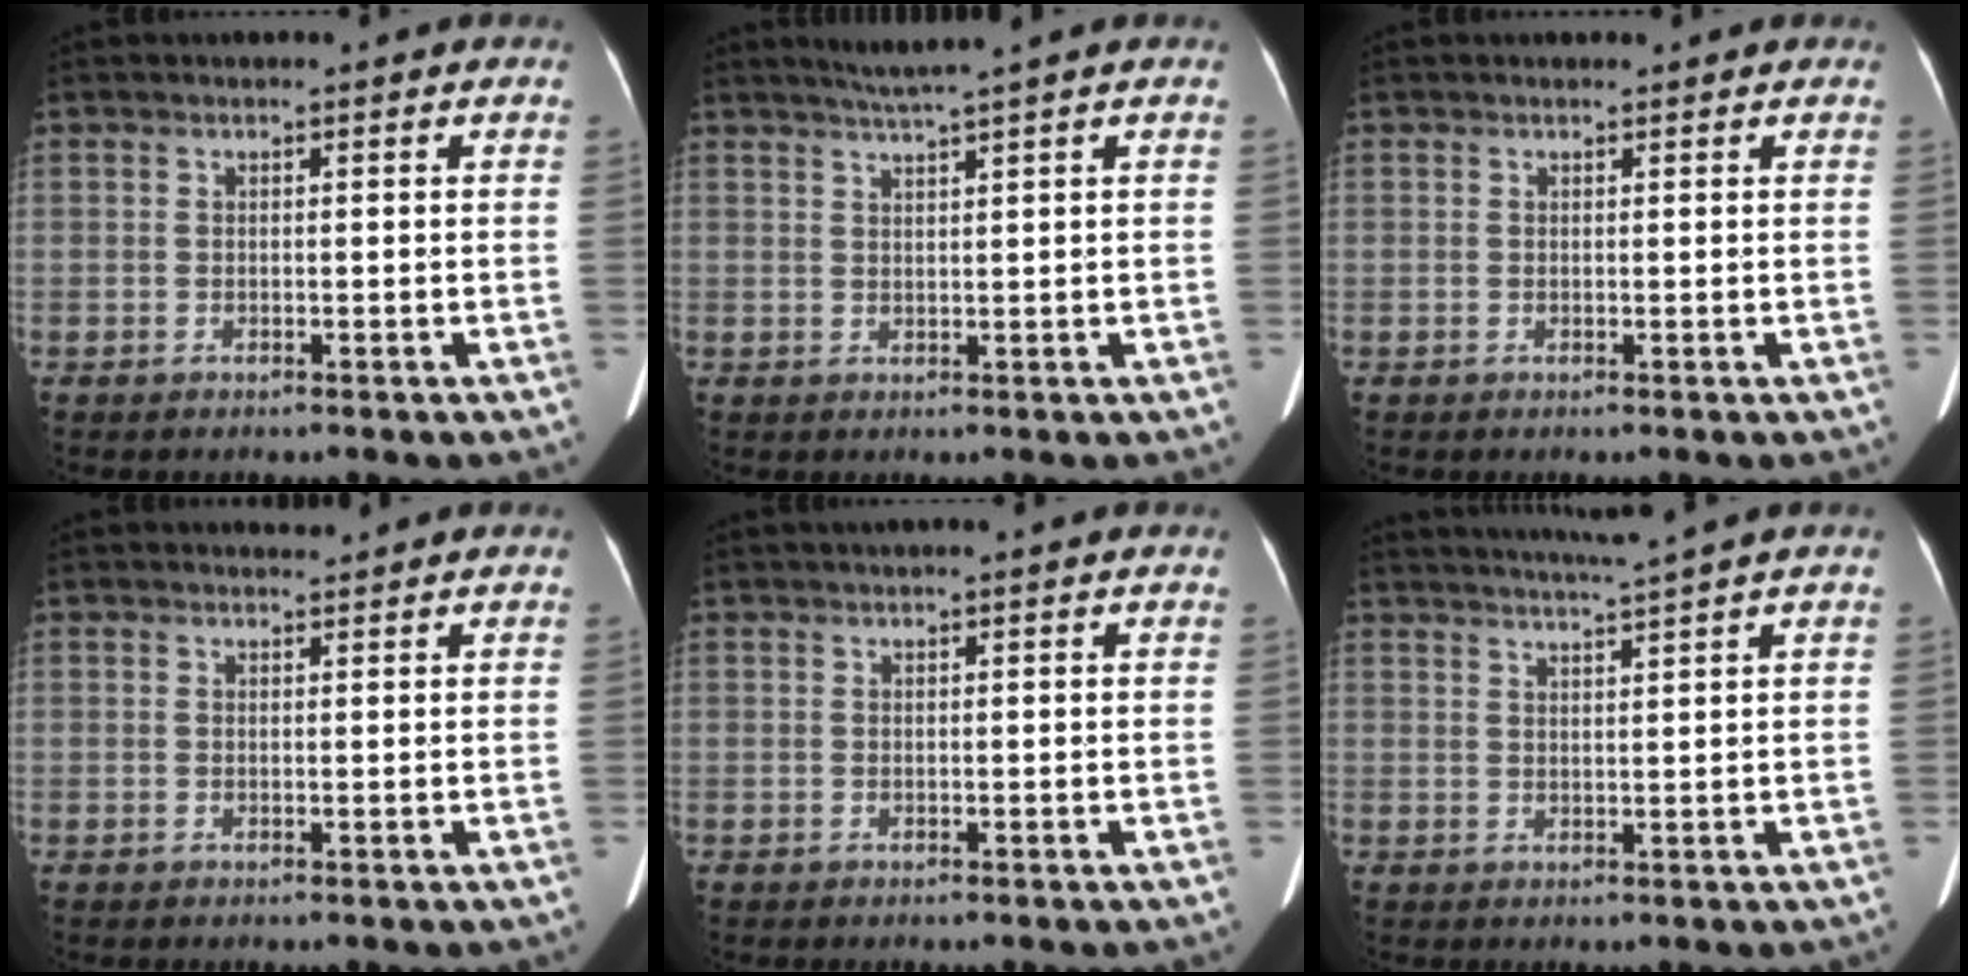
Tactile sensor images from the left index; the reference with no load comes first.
{"total": 3.4, "force": [2.7, -1.2, 1.6], "torque": [-0.031, 0.003, 0.053]}
{"total": 1.6, "force": [1.5, 0.3, 0.4], "torque": [-0.013, 0.014, 0.016]}
{"total": 0.7, "force": [0.6, -0.1, -0.2], "torque": [-0.006, -0.004, 0.012]}
{"total": 1.7, "force": [1.3, -0.1, 1.1], "torque": [-0.013, 0.024, 0.022]}
{"total": 5.2, "force": [4.4, -2.0, 2.0], "torque": [-0.035, -0.002, 0.075]}